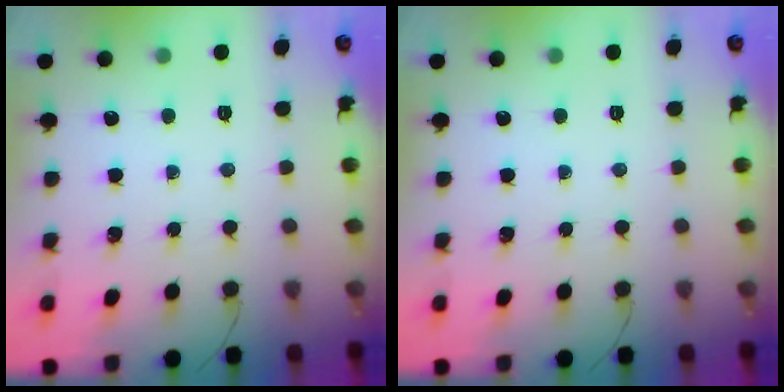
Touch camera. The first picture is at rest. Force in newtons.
{"total": 0.0}